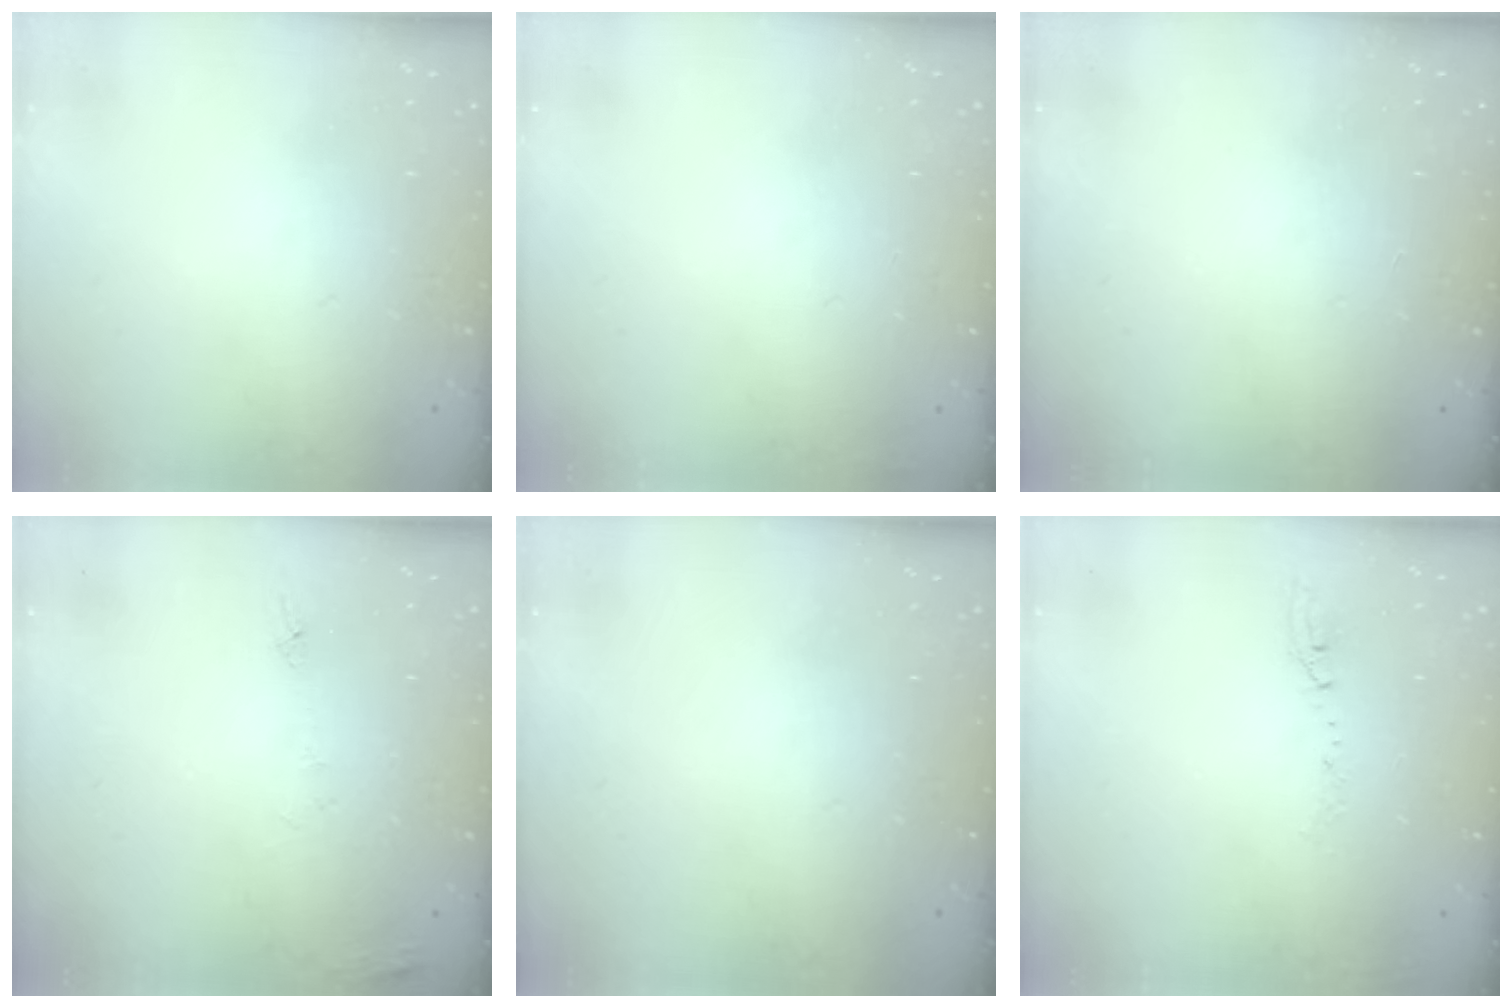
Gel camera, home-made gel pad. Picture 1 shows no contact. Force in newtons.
{"total": 2.8, "press": 2.2, "slide": 1.7}
{"total": 0.0}
{"total": 6.0, "press": 6.0, "slide": 0.6}
{"total": 0.0}
{"total": 5.7, "press": 5.7, "slide": 0.7}